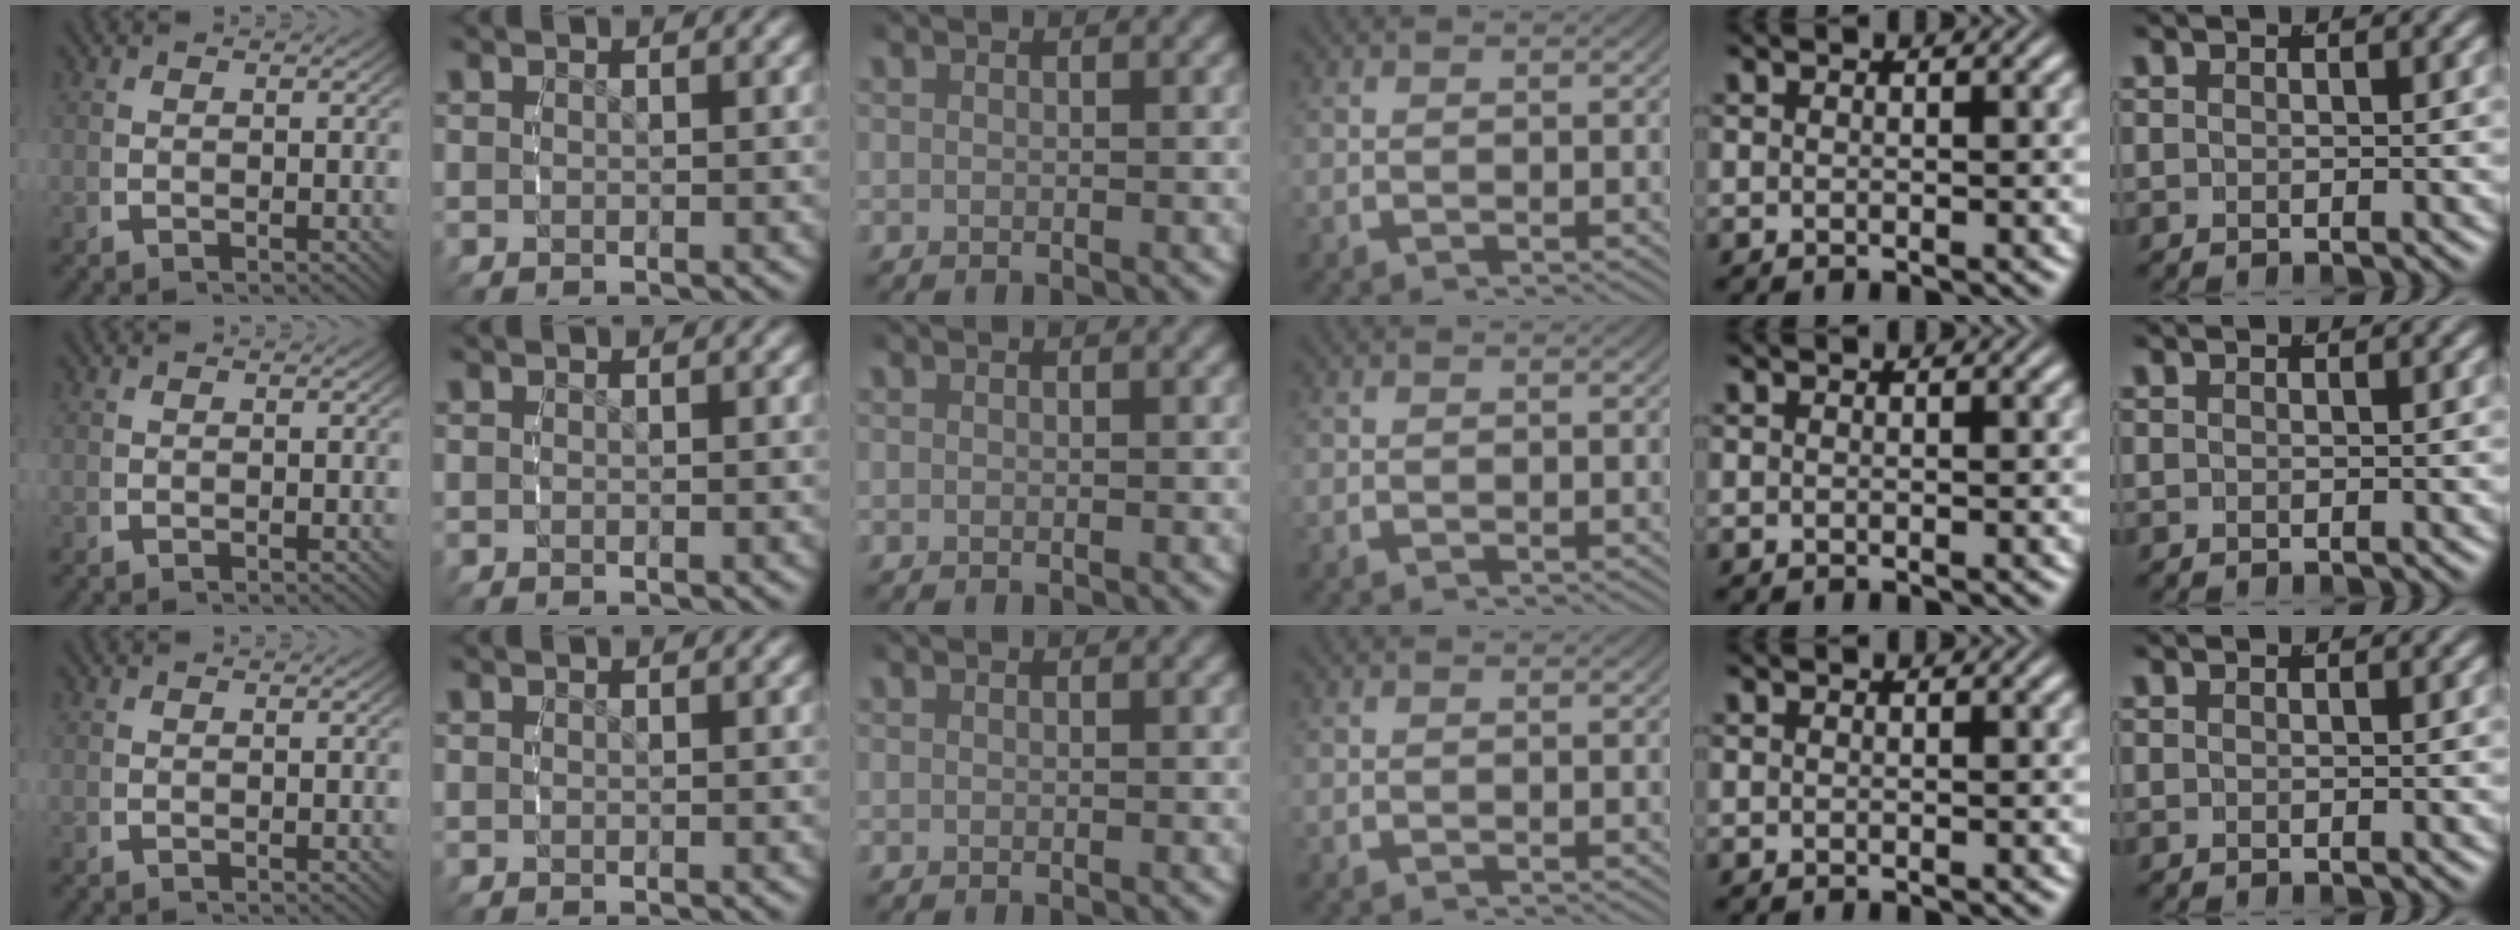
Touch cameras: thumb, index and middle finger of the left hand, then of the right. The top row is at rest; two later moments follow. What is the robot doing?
{"motion": "reach", "object": "markers"}